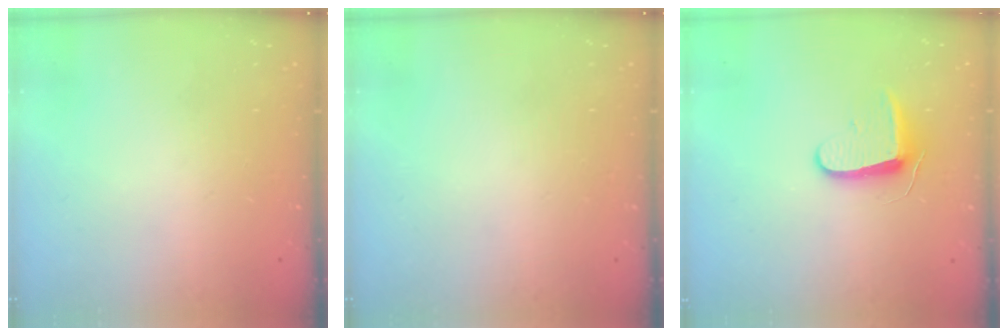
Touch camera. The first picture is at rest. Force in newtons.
{"total": 0.0}
{"total": 9.4, "press": 9.3, "slide": 0.9}